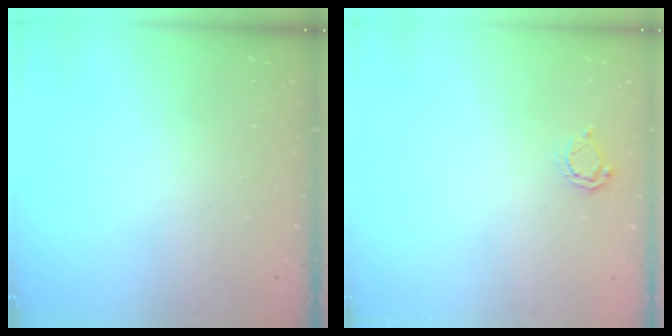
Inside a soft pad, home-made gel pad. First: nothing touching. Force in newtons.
{"total": 4.0, "press": 4.0, "slide": 0.2}